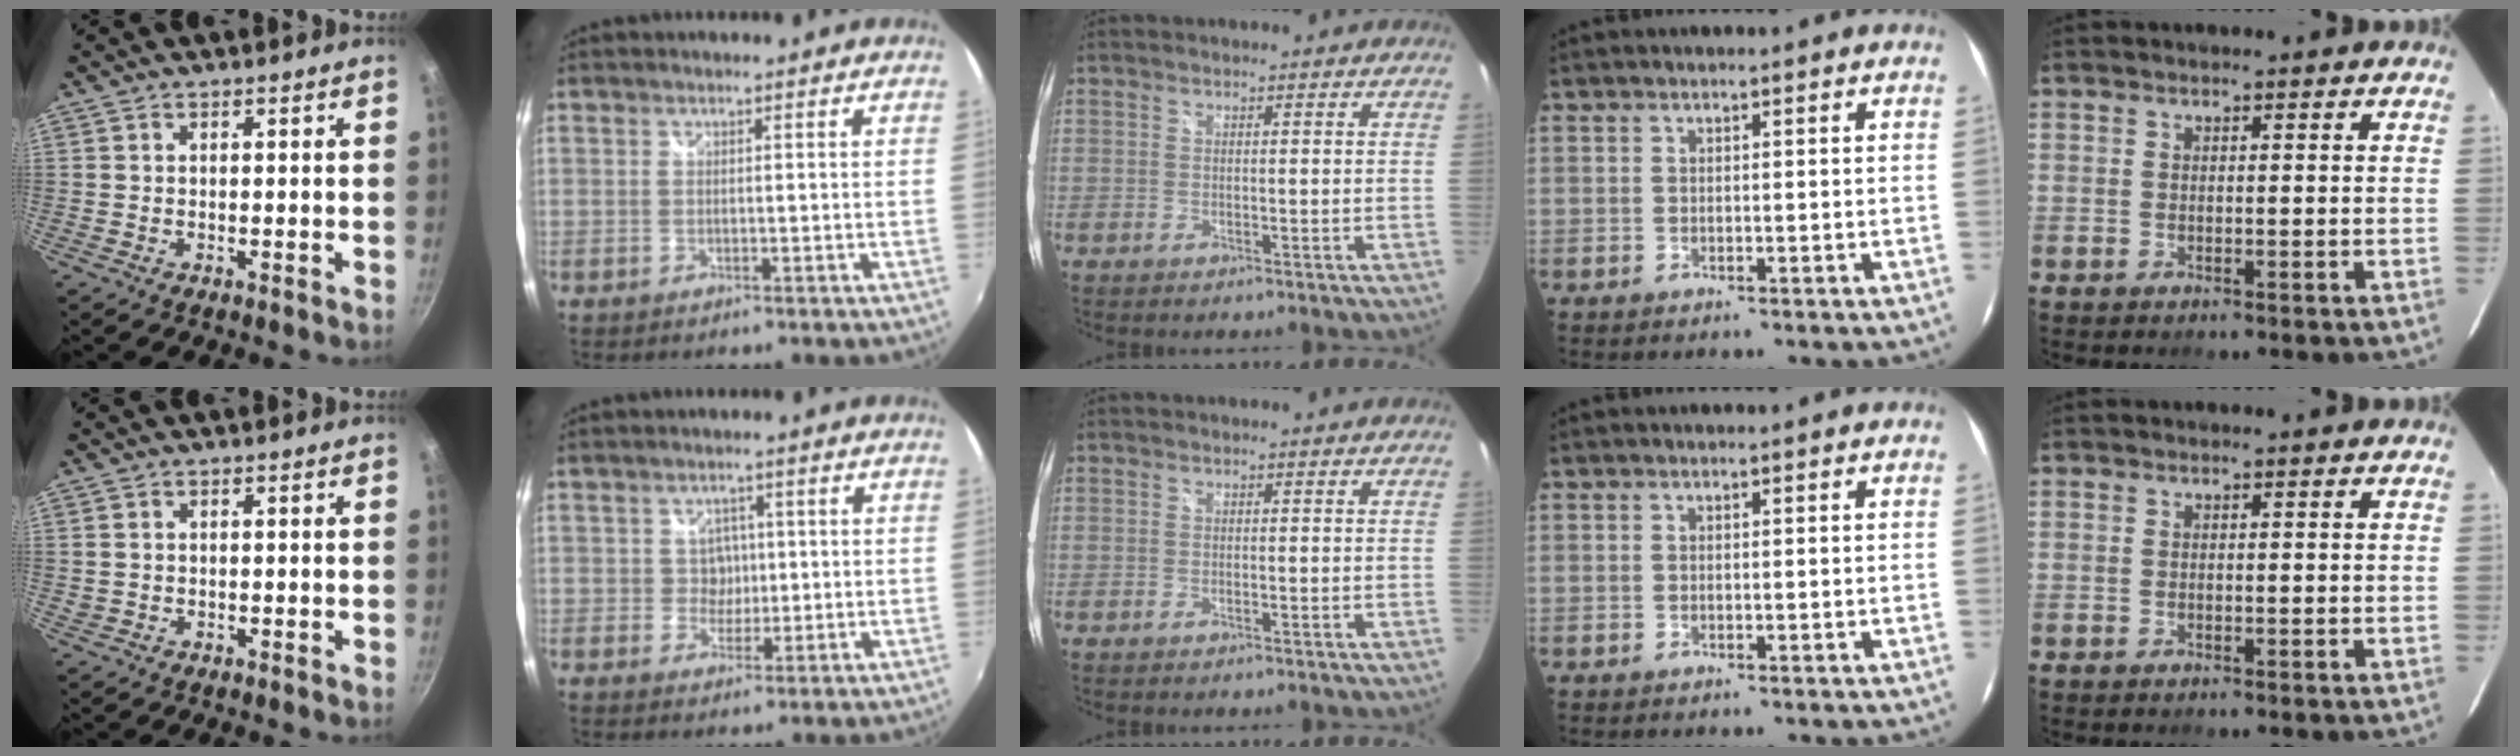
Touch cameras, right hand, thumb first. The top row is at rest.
{"thumb": {"total": 0.6, "force": [0.1, 0.6, 0.0], "torque": [0.002, 0.000, 0.005]}, "index": {"total": 2.9, "force": [0.0, 2.9, 0.3], "torque": [-0.003, 0.011, 0.001]}}